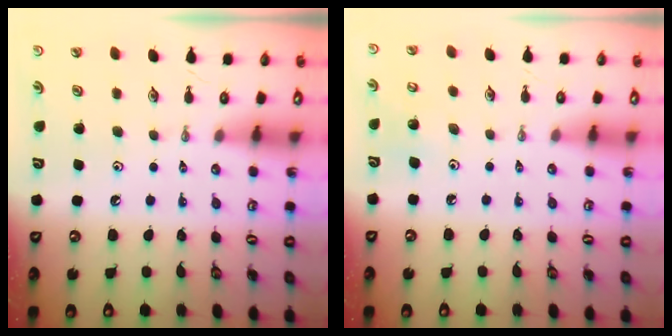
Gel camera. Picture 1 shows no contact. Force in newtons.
{"total": 6.2, "press": 6.0, "slide": 1.4}